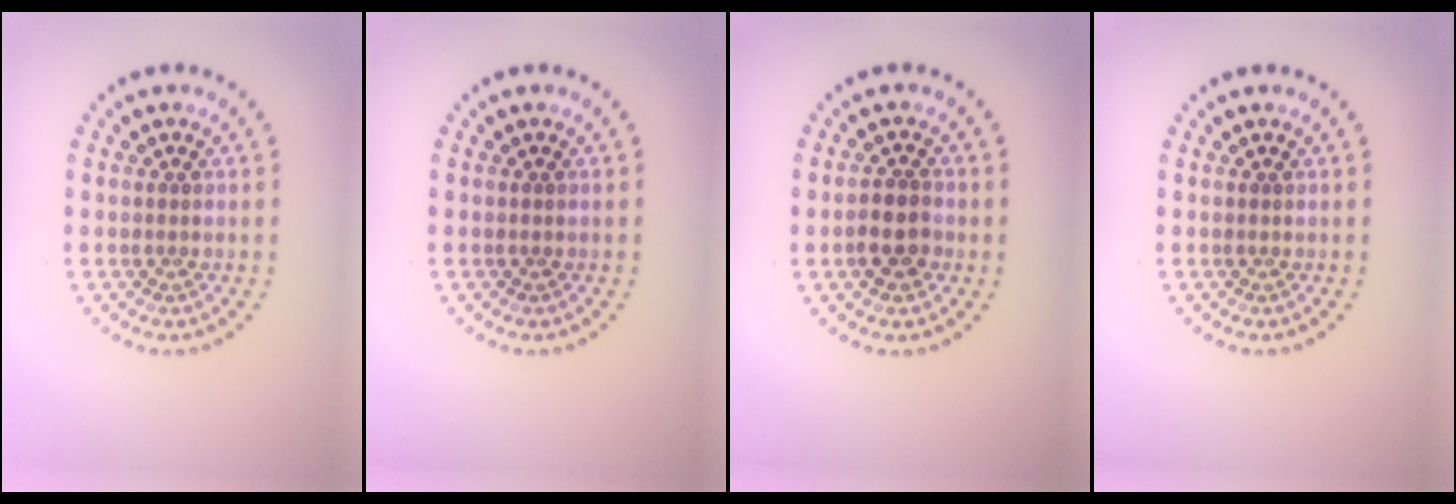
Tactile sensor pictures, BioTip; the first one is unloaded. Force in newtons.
{"total": 0.0}
{"total": 2.6, "press": 2.5, "slide": 0.6}
{"total": 0.0}